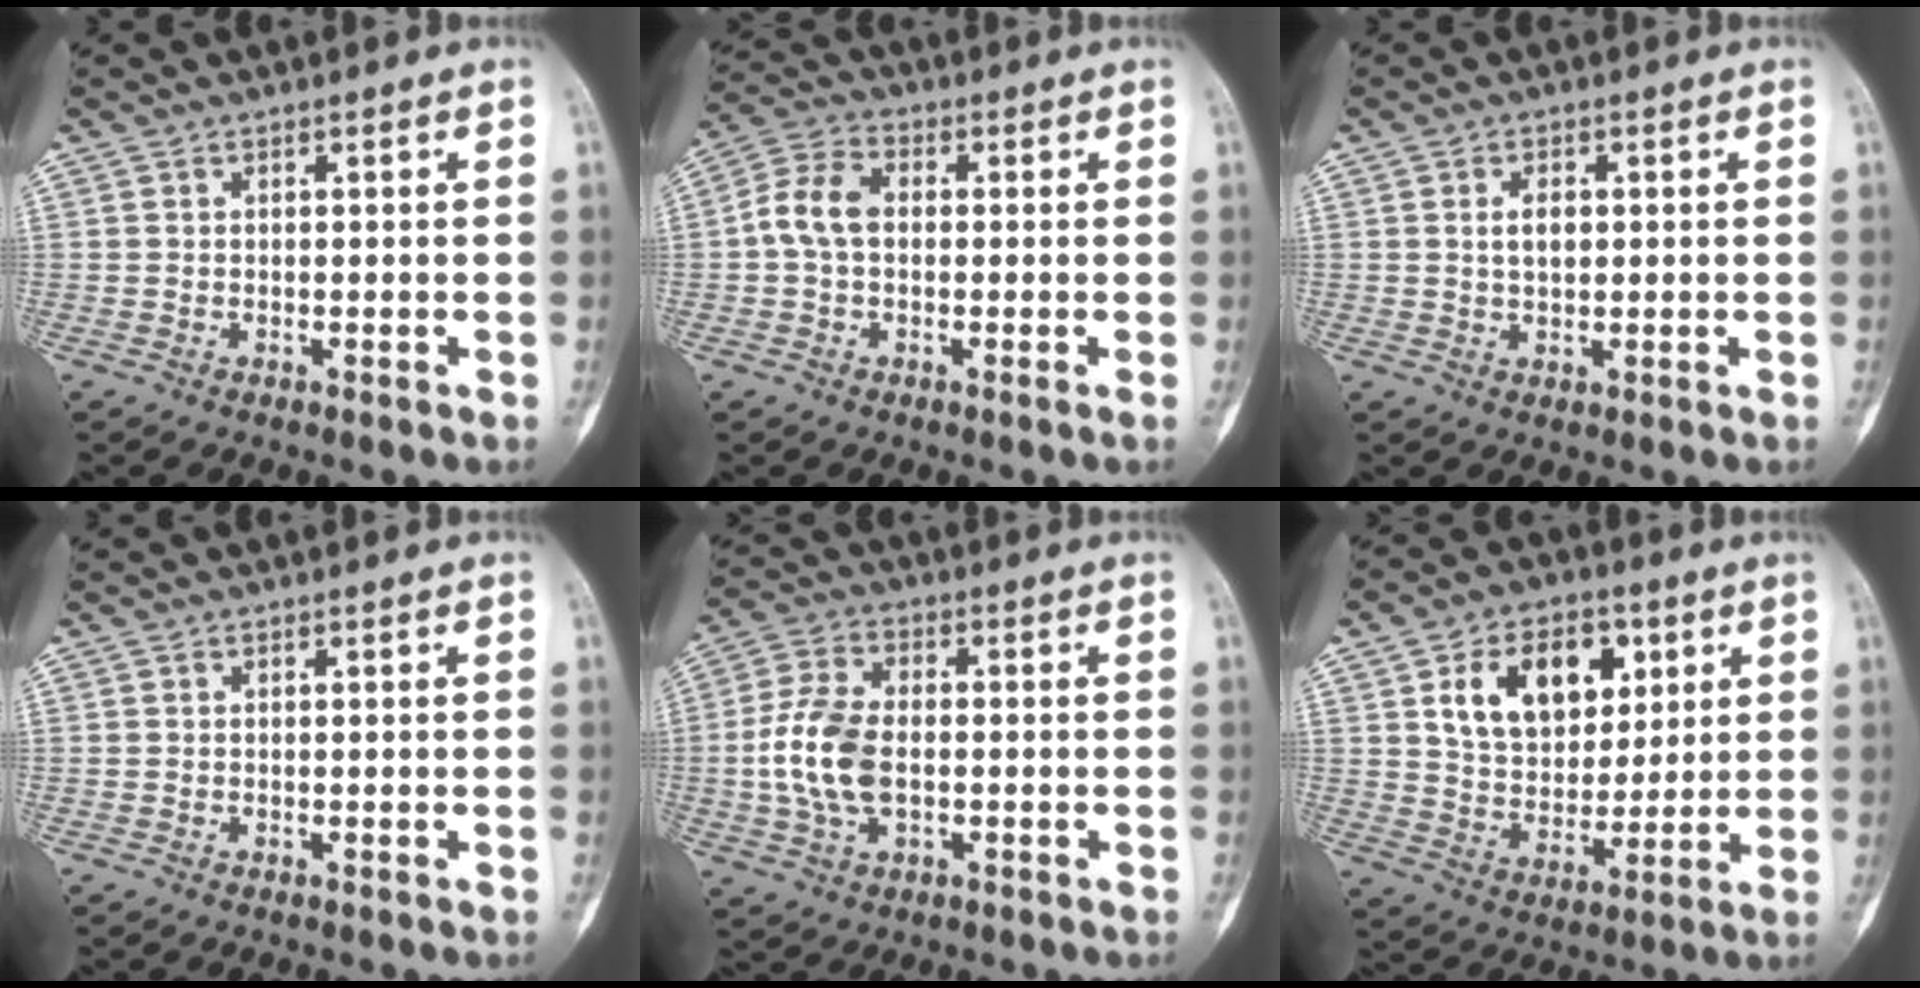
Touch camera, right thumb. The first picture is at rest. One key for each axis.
{"total": 7.0, "fx": -0.2, "fy": 4.4, "fz": 5.4, "tx": -0.106, "ty": 0.019, "tz": -0.015}
{"total": 3.3, "fx": 0.6, "fy": 2.1, "fz": 2.5, "tx": -0.032, "ty": 0.001, "tz": 0.012}
{"total": 0.0}
{"total": 11.1, "fx": -1.1, "fy": 6.7, "fz": 8.8, "tx": -0.176, "ty": 0.015, "tz": -0.023}
{"total": 15.7, "fx": 5.6, "fy": 10.5, "fz": 10.2, "tx": -0.123, "ty": -0.016, "tz": 0.102}